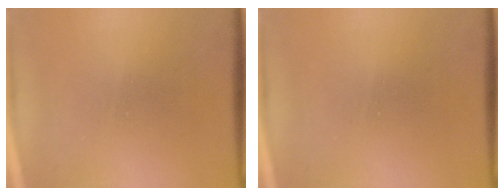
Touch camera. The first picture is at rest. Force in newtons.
{"total": 0.0}